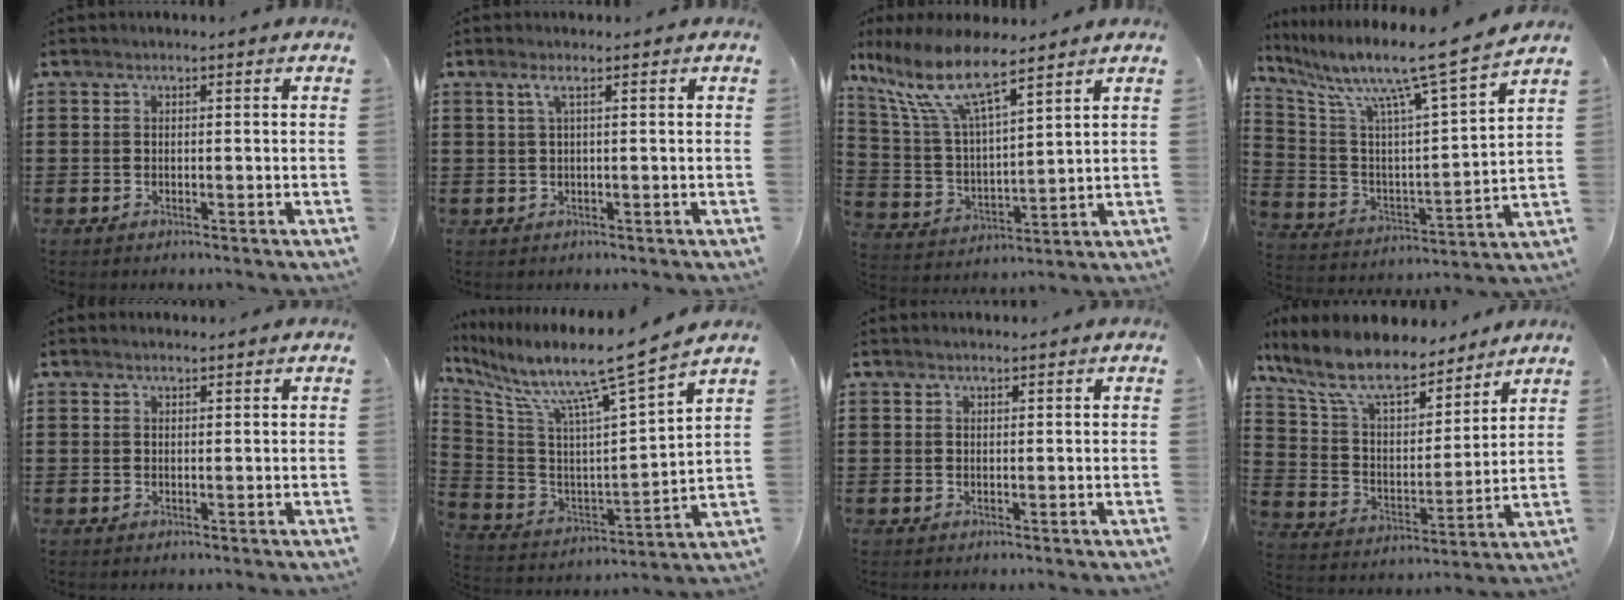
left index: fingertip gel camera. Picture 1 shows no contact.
{"total": 1.6, "force": [0.5, -0.1, 1.5], "torque": [-0.031, -0.001, 0.009]}
{"total": 11.0, "force": [8.0, 2.4, 7.1], "torque": [-0.173, -0.033, 0.137]}
{"total": 11.3, "force": [9.0, -0.1, 6.8], "torque": [-0.152, -0.072, 0.135]}
{"total": 0.9, "force": [0.8, 0.1, 0.3], "torque": [-0.006, 0.001, 0.016]}
{"total": 11.0, "force": [8.6, -0.4, 6.7], "torque": [-0.152, -0.072, 0.132]}
{"total": 0.8, "force": [0.8, 0.0, 0.3], "torque": [-0.007, -0.001, 0.016]}
{"total": 11.3, "force": [9.6, 2.7, 5.3], "torque": [-0.146, -0.053, 0.167]}